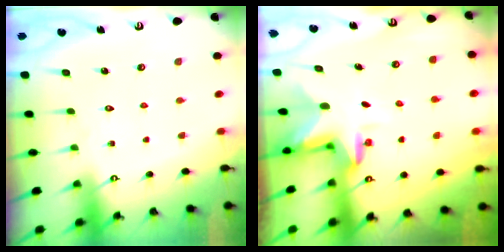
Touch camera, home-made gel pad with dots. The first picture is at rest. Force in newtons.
{"total": 3.5, "press": 3.5, "slide": 0.3}